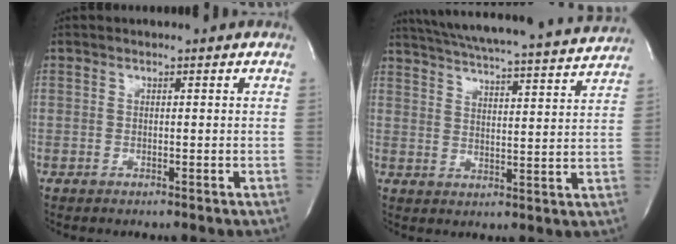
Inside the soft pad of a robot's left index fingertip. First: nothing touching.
{"total": 22.0, "force": [20.4, 0.9, 8.2], "torque": [-0.143, -0.023, 0.267]}